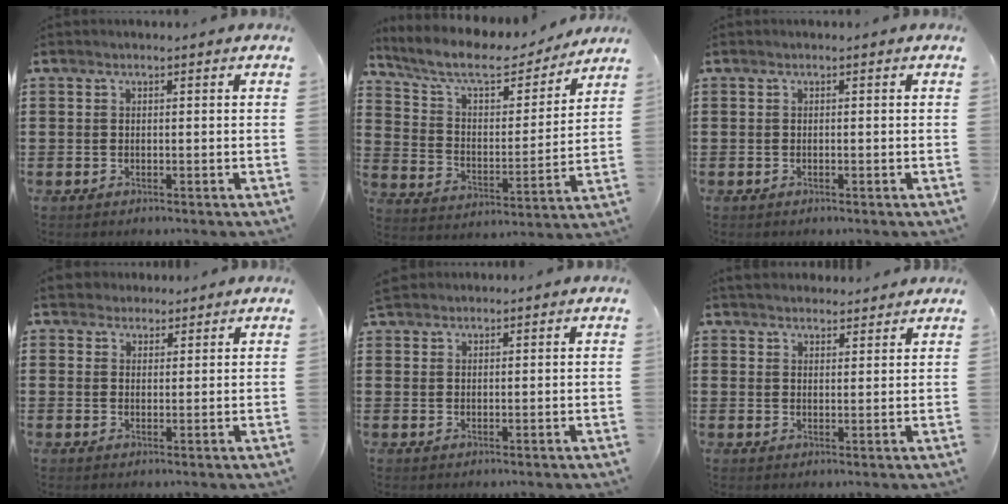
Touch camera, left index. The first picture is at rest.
{"total": 9.1, "force": [7.6, 2.5, 4.2], "torque": [-0.115, -0.039, 0.130]}
{"total": 0.0}
{"total": 2.6, "force": [2.2, 1.4, 0.0], "torque": [-0.008, 0.009, 0.043]}
{"total": 1.8, "force": [1.7, 0.6, 0.2], "torque": [-0.008, 0.004, 0.034]}
{"total": 3.1, "force": [3.0, 0.7, 0.1], "torque": [-0.010, -0.003, 0.058]}